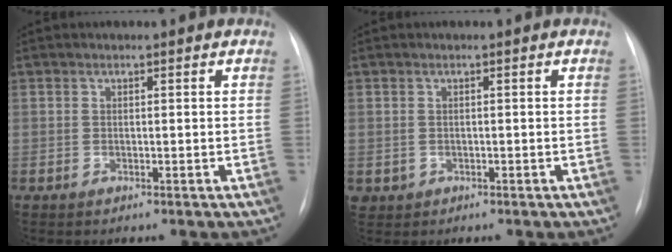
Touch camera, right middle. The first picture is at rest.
{"total": 1.4, "force": [-0.3, 1.3, 0.2], "torque": [-0.003, 0.004, 0.003]}